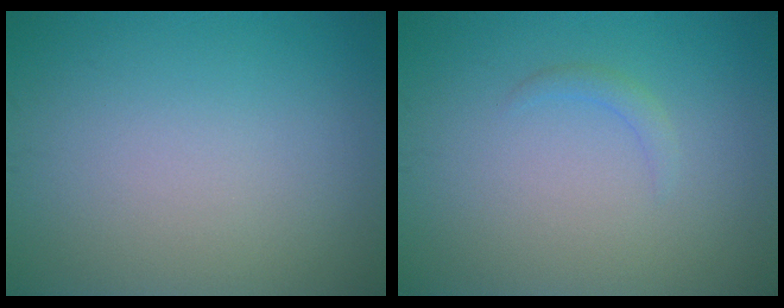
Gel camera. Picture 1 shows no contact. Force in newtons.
{"total": 0.9, "press": 0.9, "slide": 0.0}